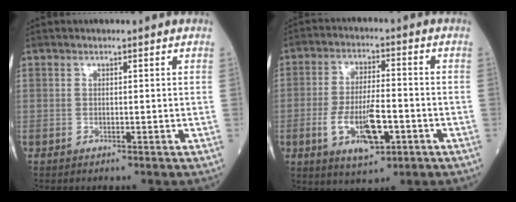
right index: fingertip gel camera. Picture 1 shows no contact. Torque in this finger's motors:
{"motor_torque": [0.26, -0.17, 0.26, 0.13]}